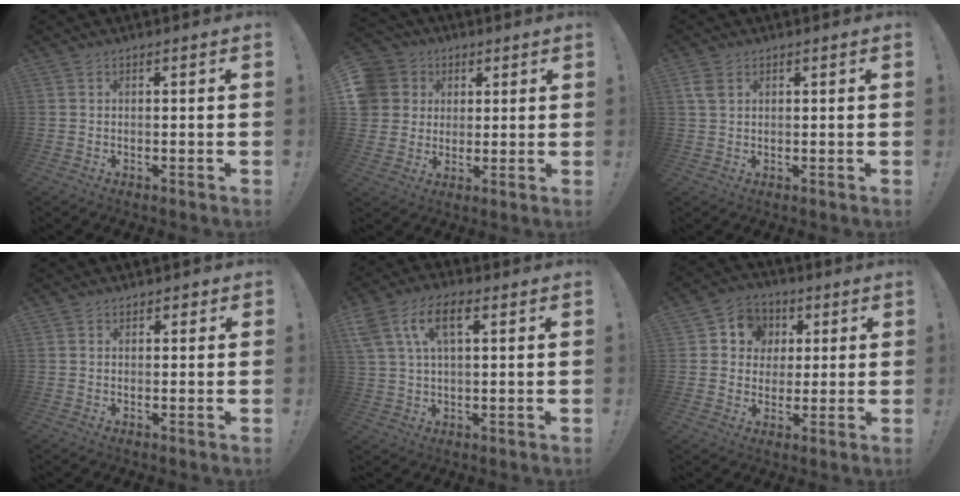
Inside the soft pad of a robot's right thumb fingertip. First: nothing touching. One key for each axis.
{"total": 11.1, "fx": 2.6, "fy": 10.2, "fz": 3.6, "tx": -0.052, "ty": -0.003, "tz": 0.059}
{"total": 3.5, "fx": 1.7, "fy": 2.0, "fz": 2.3, "tx": -0.040, "ty": -0.001, "tz": 0.033}
{"total": 0.7, "fx": 0.4, "fy": 0.5, "fz": 0.3, "tx": 0.006, "ty": -0.002, "tz": 0.005}
{"total": 10.4, "fx": 4.2, "fy": 5.5, "fz": 7.8, "tx": -0.139, "ty": 0.005, "tz": 0.077}
{"total": 8.5, "fx": 1.7, "fy": 7.9, "fz": 2.7, "tx": -0.037, "ty": -0.003, "tz": 0.038}